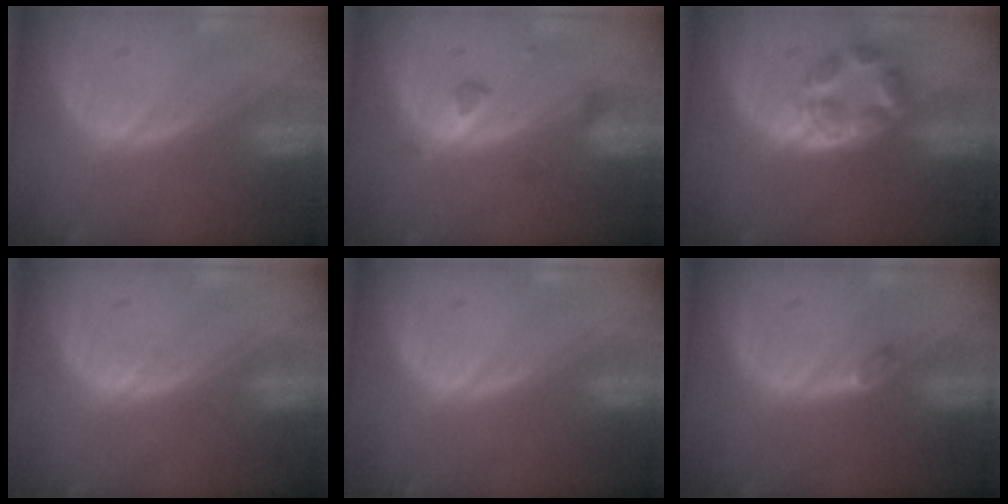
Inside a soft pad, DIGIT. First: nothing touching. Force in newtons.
{"total": 2.5, "press": 2.3, "slide": 0.9}
{"total": 5.4, "press": 5.2, "slide": 1.5}
{"total": 0.7, "press": 0.6, "slide": 0.3}
{"total": 0.0}
{"total": 1.2, "press": 1.2, "slide": 0.4}